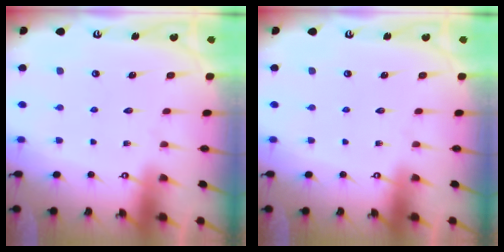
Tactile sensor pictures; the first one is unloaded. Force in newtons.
{"total": 0.0}